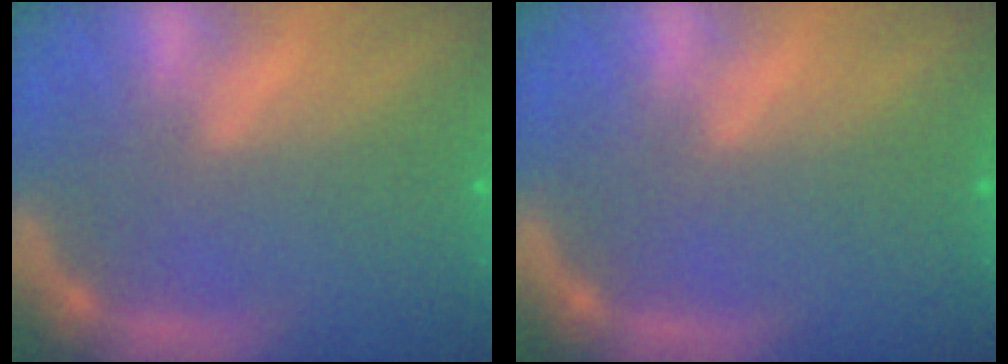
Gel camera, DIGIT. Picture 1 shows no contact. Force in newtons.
{"total": 0.0}